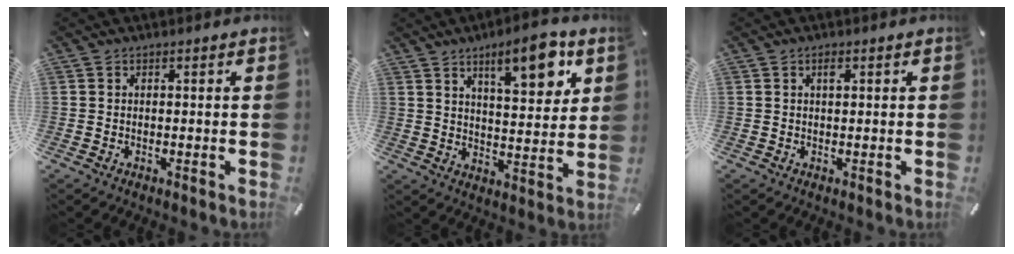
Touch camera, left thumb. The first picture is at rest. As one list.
[{"total": 12.1, "force": [7.1, 4.3, 8.8], "torque": [-0.112, -0.042, 0.112]}, {"total": 1.2, "force": [0.4, 0.4, 1.0], "torque": [-0.022, 0.003, 0.007]}]